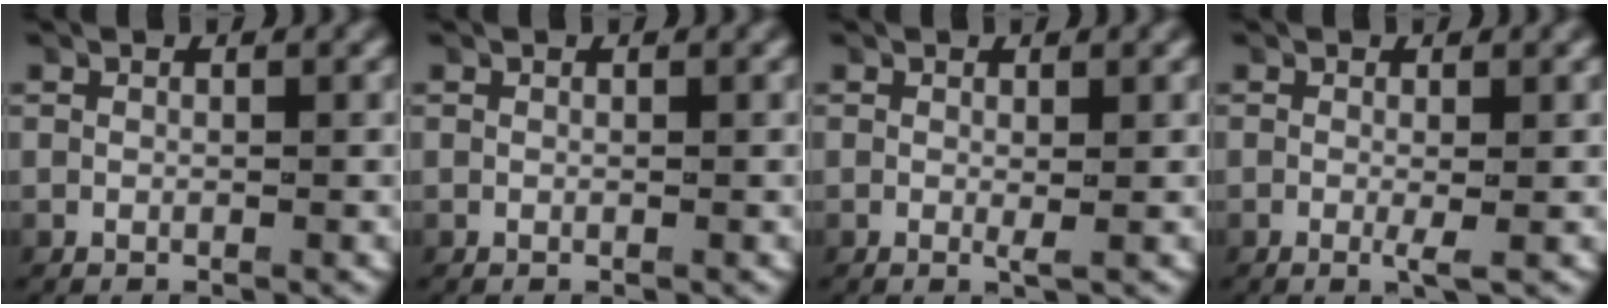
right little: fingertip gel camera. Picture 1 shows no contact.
{"total": 0.0}
{"total": 0.6, "force": [0.2, 0.0, 0.6], "torque": [-0.014, -0.008, 0.005]}
{"total": 1.1, "force": [-0.3, 0.1, 1.1], "torque": [-0.028, -0.008, -0.004]}